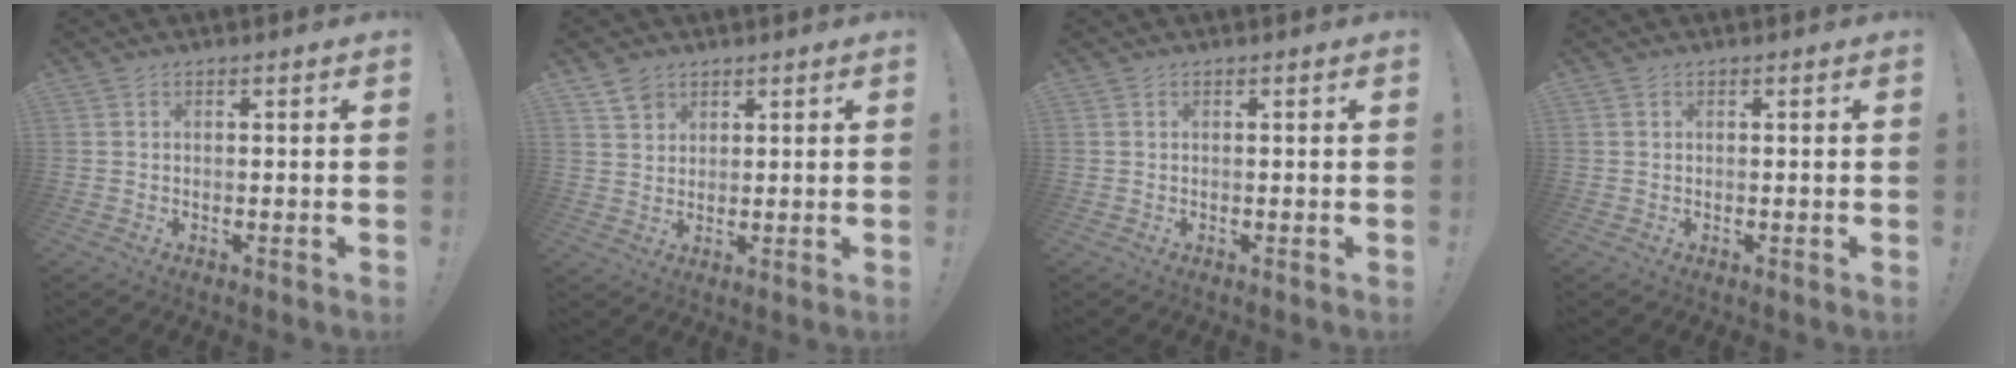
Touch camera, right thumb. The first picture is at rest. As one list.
[{"total": 4.4, "force": [3.2, 2.9, 1.0], "torque": [-0.013, -0.016, 0.060]}, {"total": 0.0}, {"total": 0.0}]